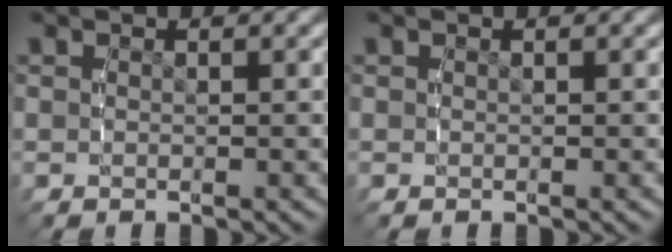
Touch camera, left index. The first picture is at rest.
{"total": 0.0}